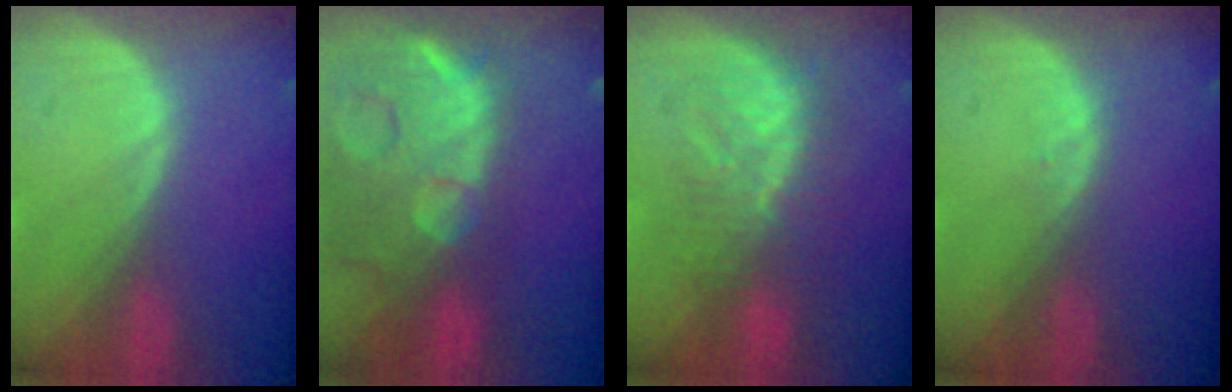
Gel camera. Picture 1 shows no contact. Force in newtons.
{"total": 14.9, "press": 12.0, "slide": 8.9}
{"total": 8.0, "press": 7.8, "slide": 1.6}
{"total": 0.7, "press": 0.6, "slide": 0.2}